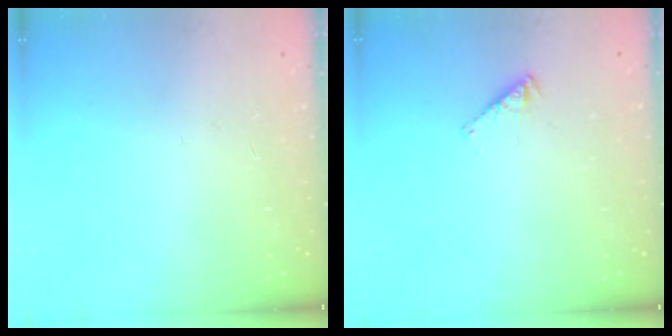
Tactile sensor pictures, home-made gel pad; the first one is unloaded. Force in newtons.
{"total": 2.9, "press": 2.9, "slide": 0.3}